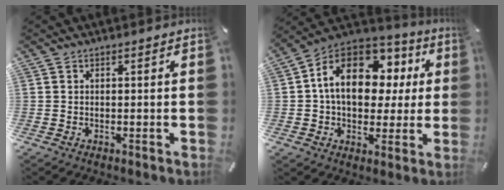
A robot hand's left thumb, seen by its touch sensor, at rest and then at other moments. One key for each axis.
{"total": 17.2, "fx": 4.1, "fy": 12.1, "fz": 11.5, "tx": -0.199, "ty": -0.012, "tz": 0.072}